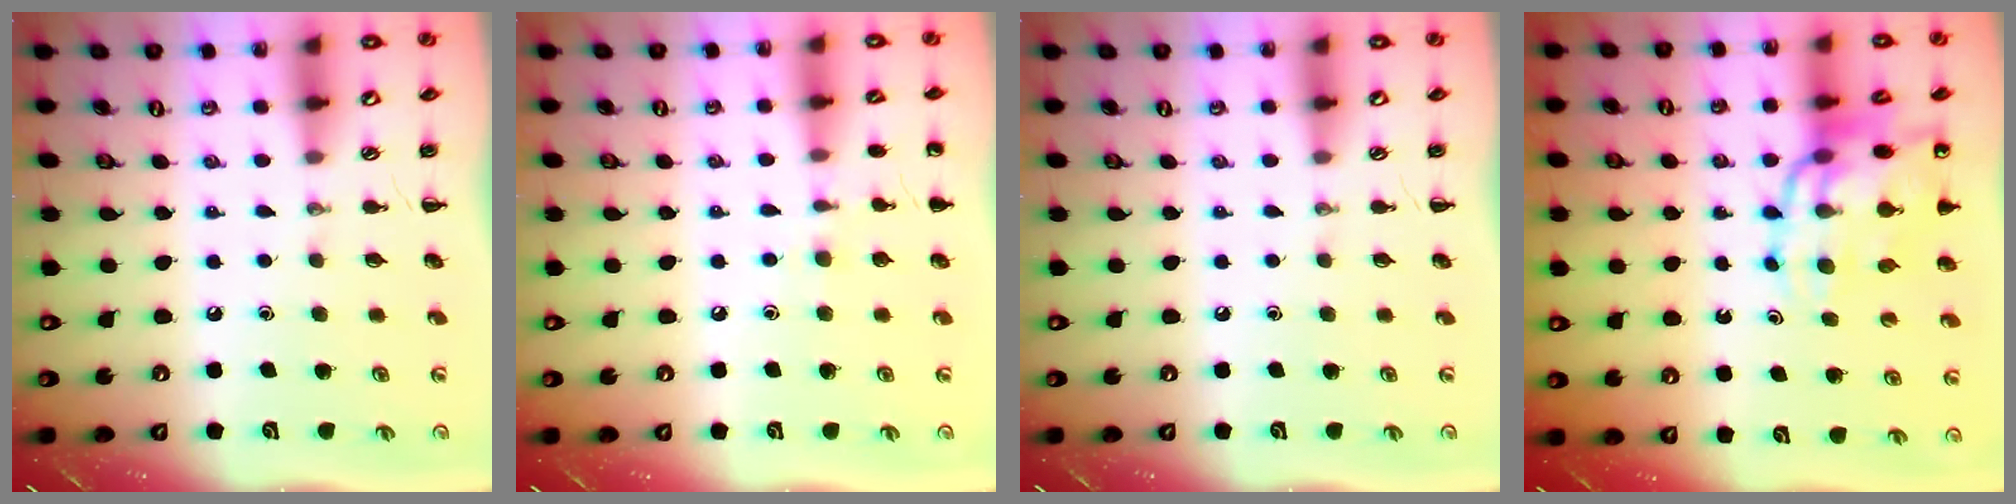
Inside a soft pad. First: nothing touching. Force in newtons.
{"total": 6.2, "press": 5.9, "slide": 1.8}
{"total": 0.0}
{"total": 17.0, "press": 16.6, "slide": 3.9}